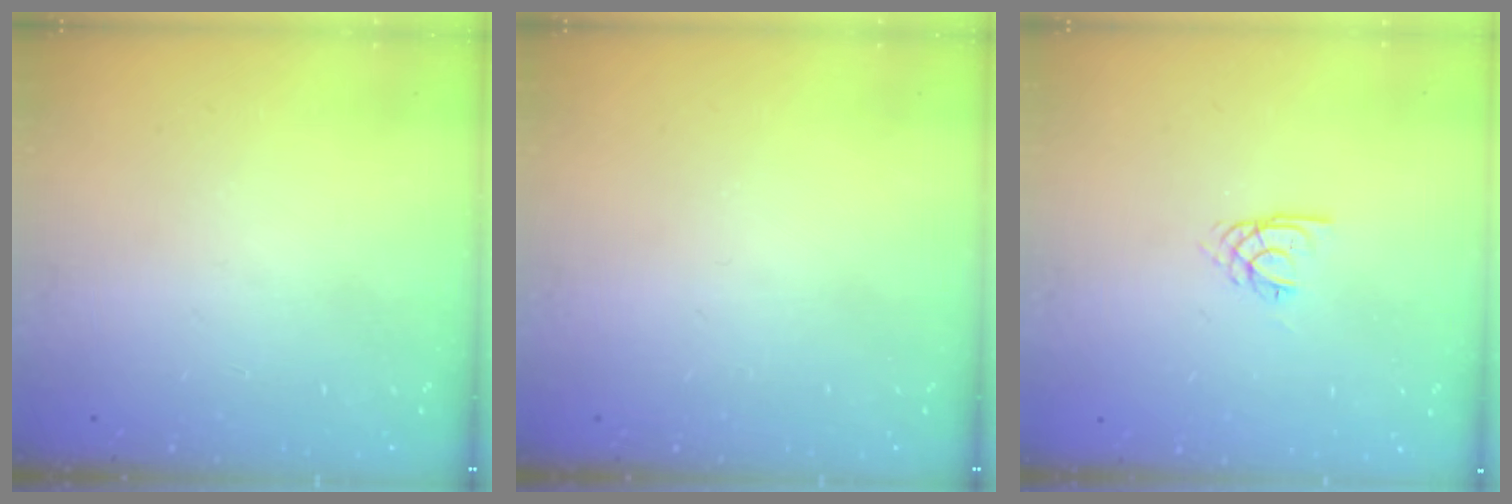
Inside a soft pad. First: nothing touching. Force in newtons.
{"total": 0.0}
{"total": 2.2, "press": 2.2, "slide": 0.3}